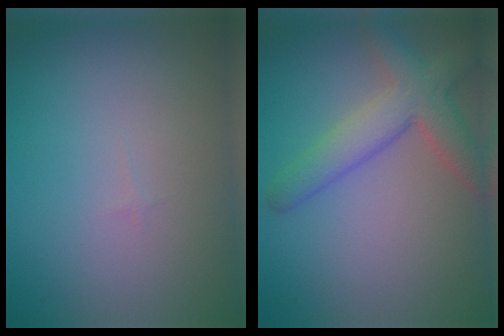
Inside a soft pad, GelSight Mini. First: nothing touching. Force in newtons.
{"total": 5.0, "press": 5.0, "slide": 0.3}